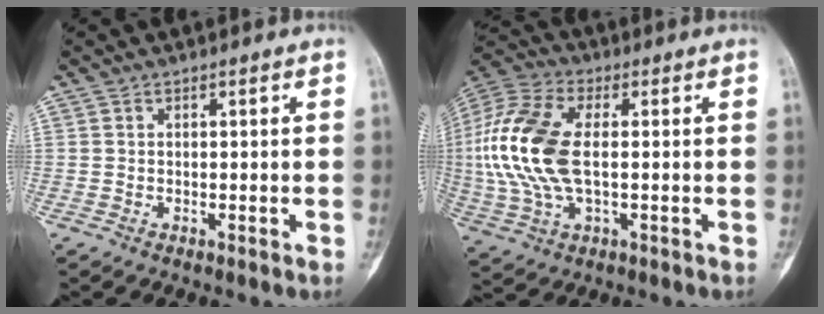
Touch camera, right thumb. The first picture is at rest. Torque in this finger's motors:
{"motor_torque": [2.00, 1.83, 1.39, -1.37, 0.51]}